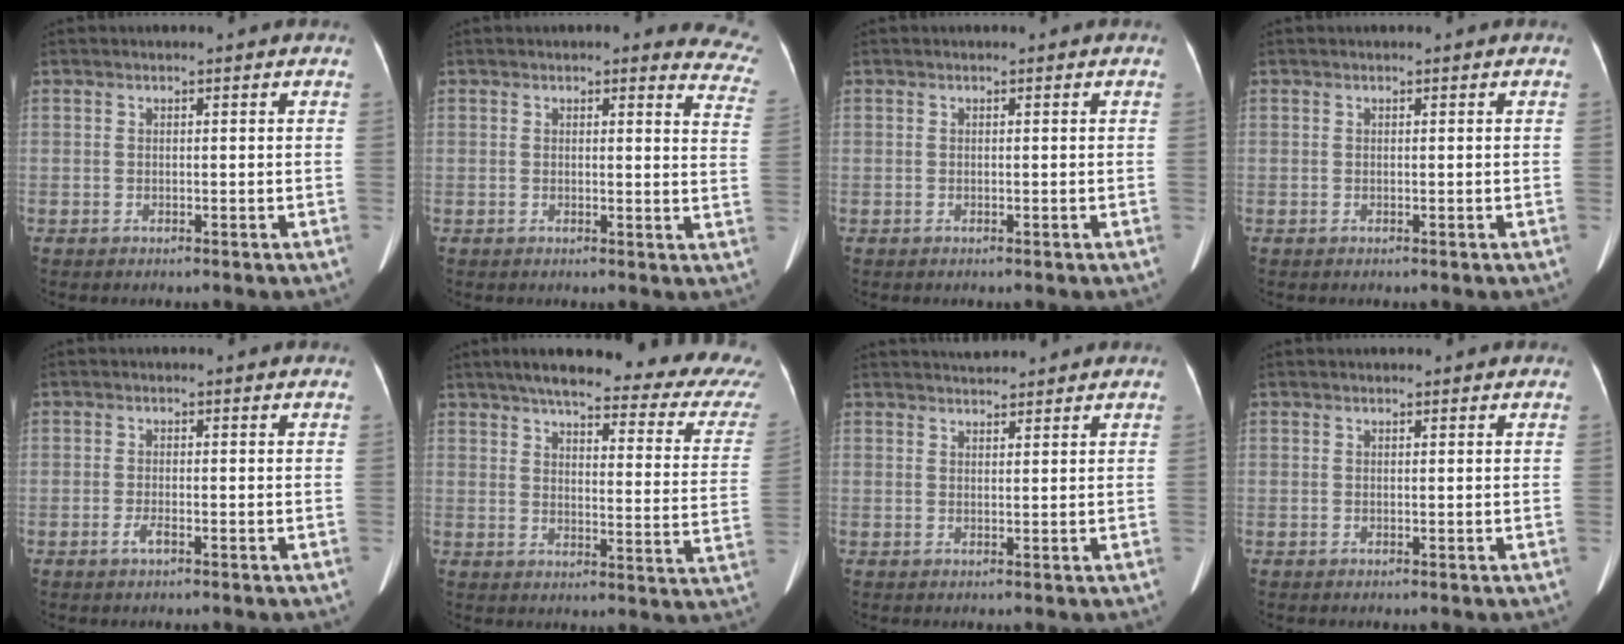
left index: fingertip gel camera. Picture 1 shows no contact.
{"total": 9.8, "force": [9.0, 2.2, 3.0], "torque": [0.008, -0.043, 0.055]}
{"total": 0.0}
{"total": 0.0}
{"total": 1.3, "force": [-0.7, 0.1, 1.1], "torque": [-0.023, 0.000, -0.013]}
{"total": 25.1, "force": [21.0, 3.3, 13.4], "torque": [-0.175, -0.024, 0.240]}
{"total": 4.2, "force": [4.1, 0.5, 1.0], "torque": [-0.016, 0.028, 0.062]}
{"total": 1.6, "force": [1.4, 0.4, 0.7], "torque": [-0.010, 0.019, 0.017]}